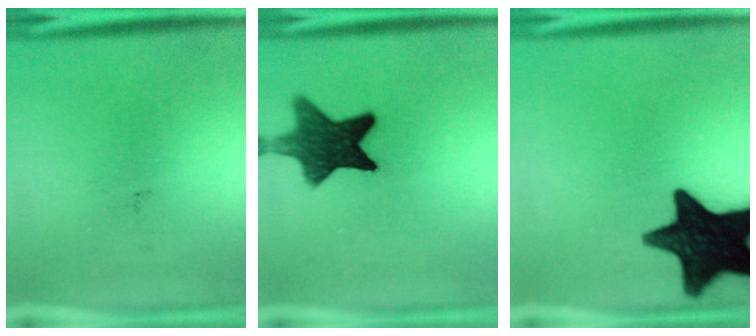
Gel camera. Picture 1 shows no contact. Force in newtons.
{"total": 11.3}
{"total": 17.8}